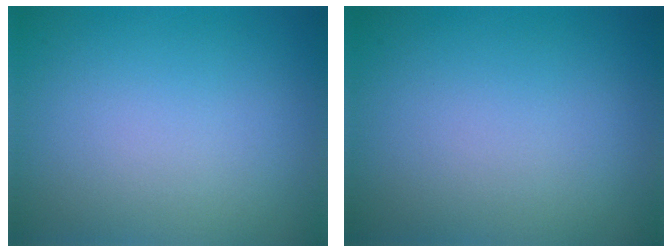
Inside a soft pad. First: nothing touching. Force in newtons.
{"total": 0.0}